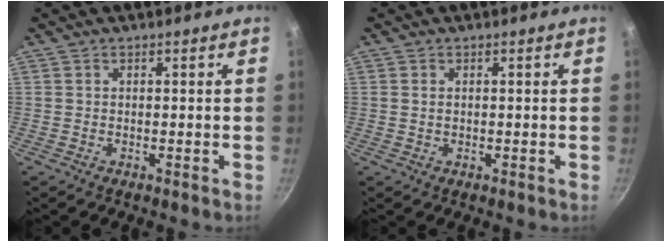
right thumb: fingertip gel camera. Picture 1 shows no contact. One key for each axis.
{"total": 1.1, "fx": 0.2, "fy": 0.8, "fz": 0.7, "tx": -0.012, "ty": 0.003, "tz": 0.003}